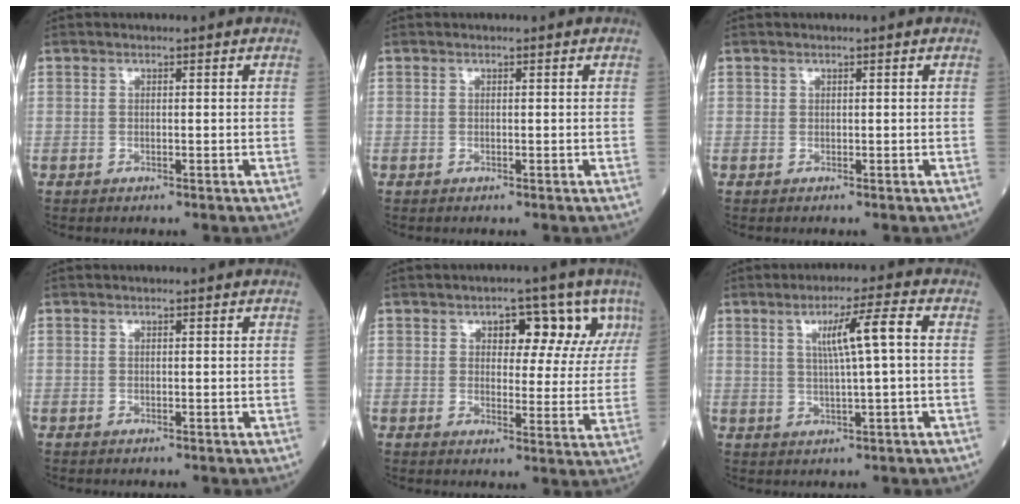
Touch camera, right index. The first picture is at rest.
{"total": 0.0}
{"total": 0.0}
{"total": 0.0}
{"total": 8.4, "force": [4.1, 4.5, 5.8], "torque": [-0.052, 0.017, 0.050]}
{"total": 6.5, "force": [1.3, -0.3, 6.4], "torque": [-0.107, 0.006, 0.022]}